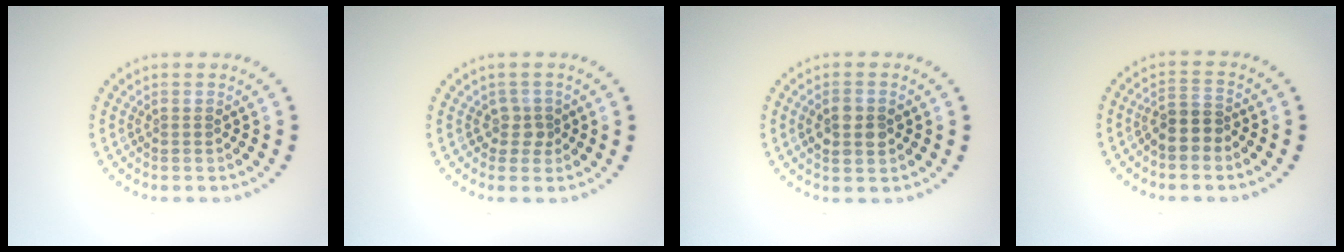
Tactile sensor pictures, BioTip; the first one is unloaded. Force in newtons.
{"total": 1.5, "press": 1.2, "slide": 1.0}
{"total": 2.8, "press": 2.8, "slide": 0.2}
{"total": 2.7, "press": 2.4, "slide": 1.2}